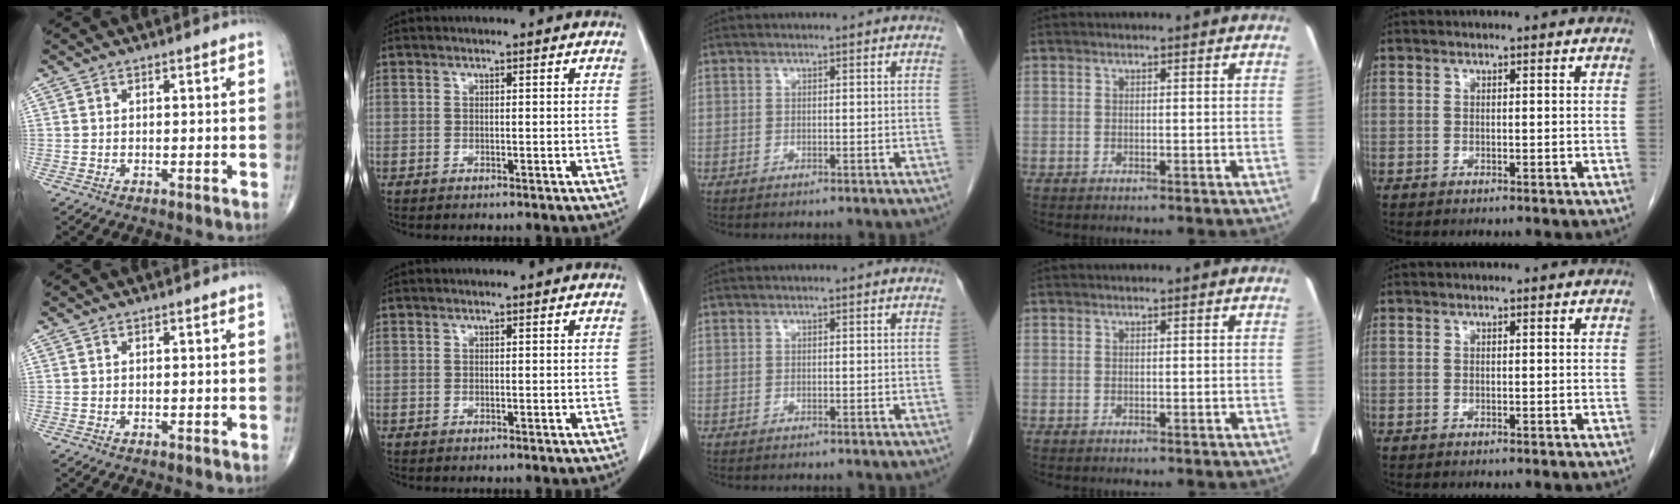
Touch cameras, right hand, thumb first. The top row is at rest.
{}